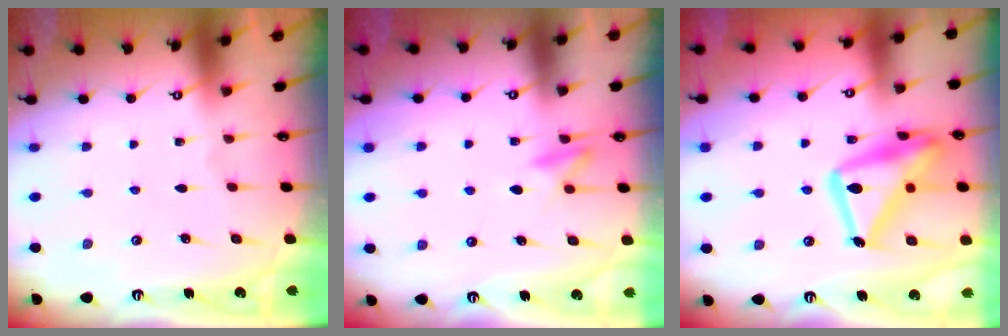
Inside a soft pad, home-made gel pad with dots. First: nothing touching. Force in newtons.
{"total": 9.5, "press": 9.4, "slide": 1.4}
{"total": 21.5, "press": 21.4, "slide": 1.8}